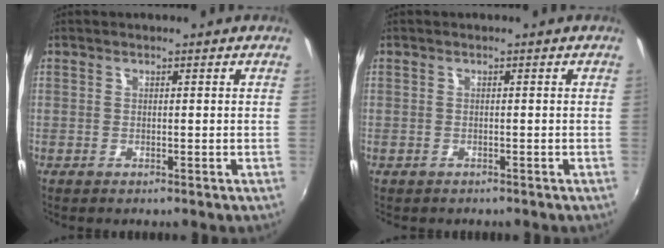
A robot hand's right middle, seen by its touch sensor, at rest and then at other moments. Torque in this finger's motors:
{"motor_torque": [0.97, -1.20, 0.09, 0.03]}